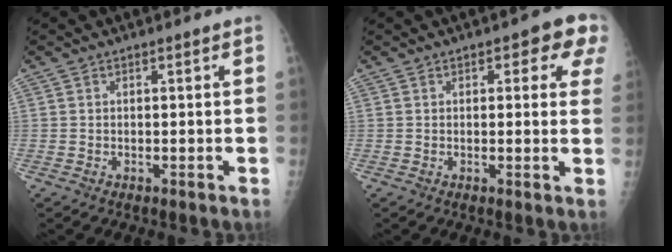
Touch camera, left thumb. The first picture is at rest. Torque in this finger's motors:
{"motor_torque": [-0.30, 0.26, -0.12, -0.07, 0.09]}